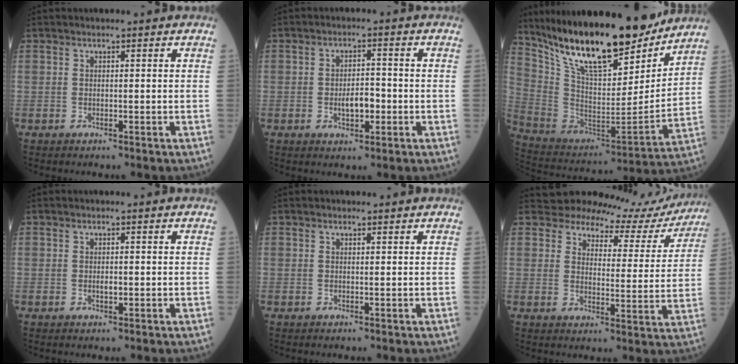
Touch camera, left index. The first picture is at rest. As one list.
[{"total": 4.1, "force": [-1.3, 1.8, 3.5], "torque": [-0.060, 0.000, -0.021]}, {"total": 24.1, "force": [19.2, 6.0, 13.2], "torque": [-0.234, -0.021, 0.326]}, {"total": 1.0, "force": [-0.2, 0.5, 0.8], "torque": [-0.016, -0.003, -0.003]}, {"total": 0.0}, {"total": 13.6, "force": [13.2, 3.1, 0.2], "torque": [0.019, -0.050, 0.136]}]